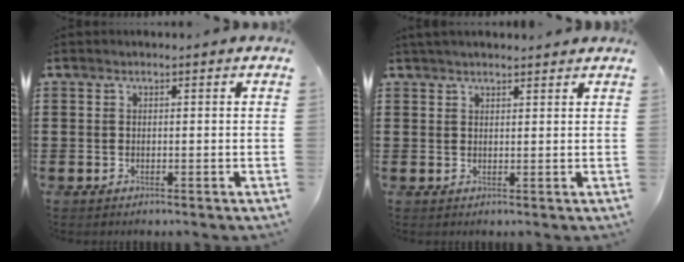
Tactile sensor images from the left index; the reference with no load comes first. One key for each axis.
{"total": 1.8, "fx": 1.7, "fy": 0.2, "fz": 0.5, "tx": -0.013, "ty": 0.003, "tz": 0.033}